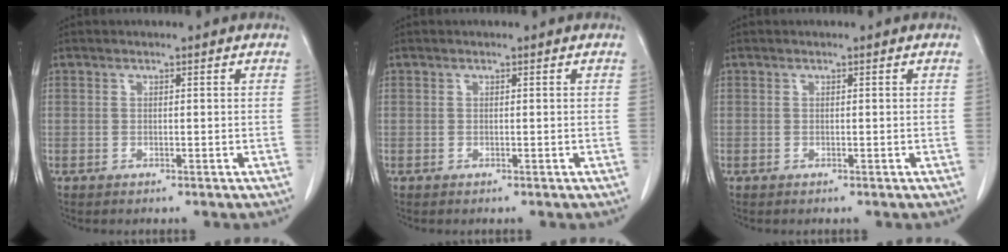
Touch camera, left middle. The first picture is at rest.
{"total": 0.0}
{"total": 0.0}